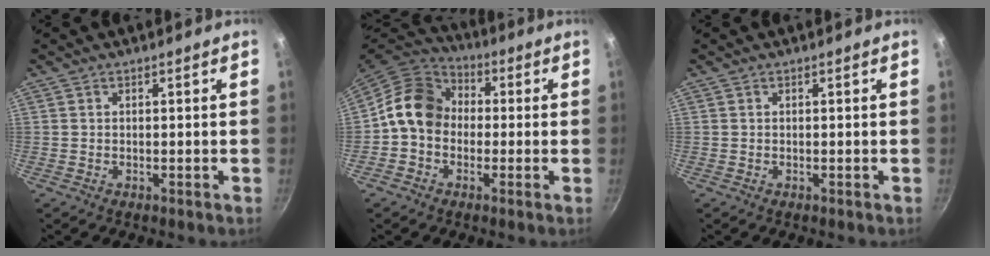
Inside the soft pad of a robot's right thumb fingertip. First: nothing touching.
{"total": 11.4, "force": [0.0, 9.4, 6.4], "torque": [-0.076, 0.031, -0.024]}
{"total": 0.0}